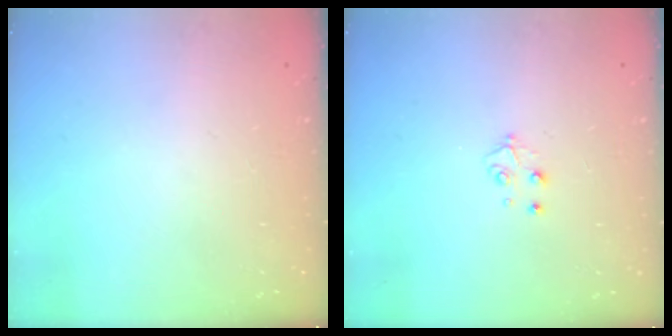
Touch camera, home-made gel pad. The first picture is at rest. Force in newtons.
{"total": 3.4, "press": 3.4, "slide": 0.4}